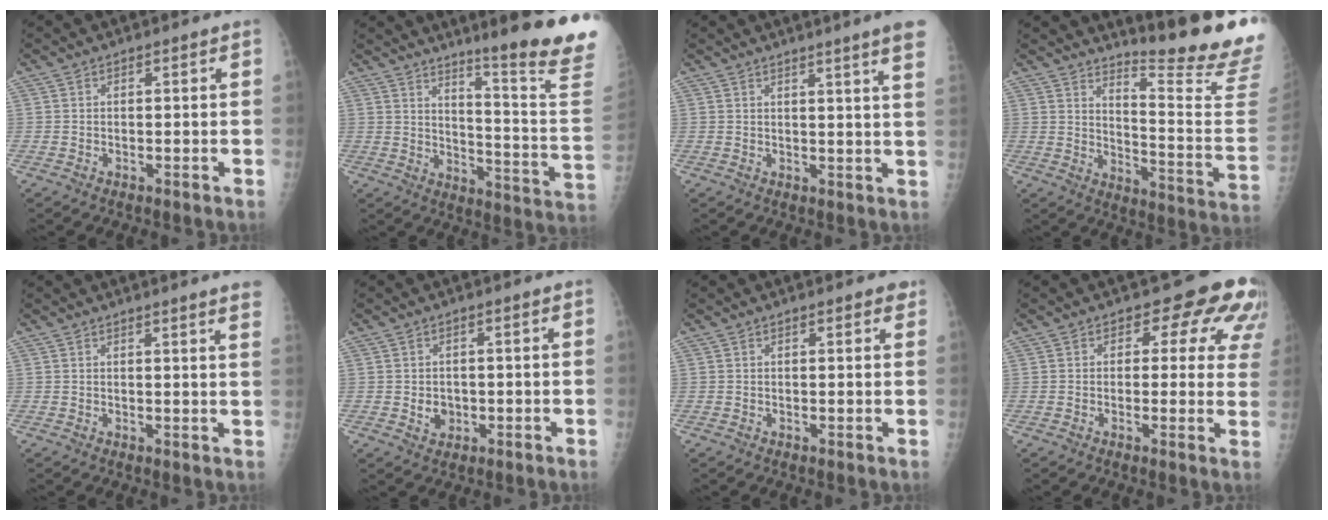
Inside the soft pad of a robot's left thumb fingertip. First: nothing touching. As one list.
[{"total": 21.4, "force": [16.0, -0.1, 14.2], "torque": [-0.170, -0.141, 0.211]}, {"total": 8.3, "force": [5.9, -0.7, 5.9], "torque": [-0.069, -0.019, 0.053]}, {"total": 19.4, "force": [17.4, -0.5, 8.6], "torque": [-0.105, -0.209, 0.227]}, {"total": 5.6, "force": [4.6, -0.5, 3.1], "torque": [-0.035, -0.015, 0.035]}, {"total": 3.1, "force": [-0.5, 2.6, 1.6], "torque": [-0.011, 0.002, -0.001]}, {"total": 2.3, "force": [1.4, 0.9, 1.5], "torque": [-0.010, -0.004, 0.014]}, {"total": 10.7, "force": [5.7, 6.4, 6.5], "torque": [-0.015, -0.016, 0.042]}]